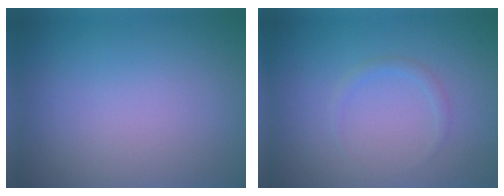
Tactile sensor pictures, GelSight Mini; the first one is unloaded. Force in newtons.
{"total": 0.8, "press": 0.8, "slide": 0.0}